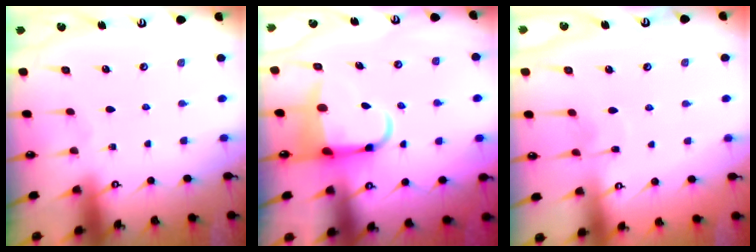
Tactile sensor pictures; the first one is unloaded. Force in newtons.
{"total": 6.5, "press": 6.3, "slide": 1.4}
{"total": 4.6, "press": 4.6, "slide": 0.4}